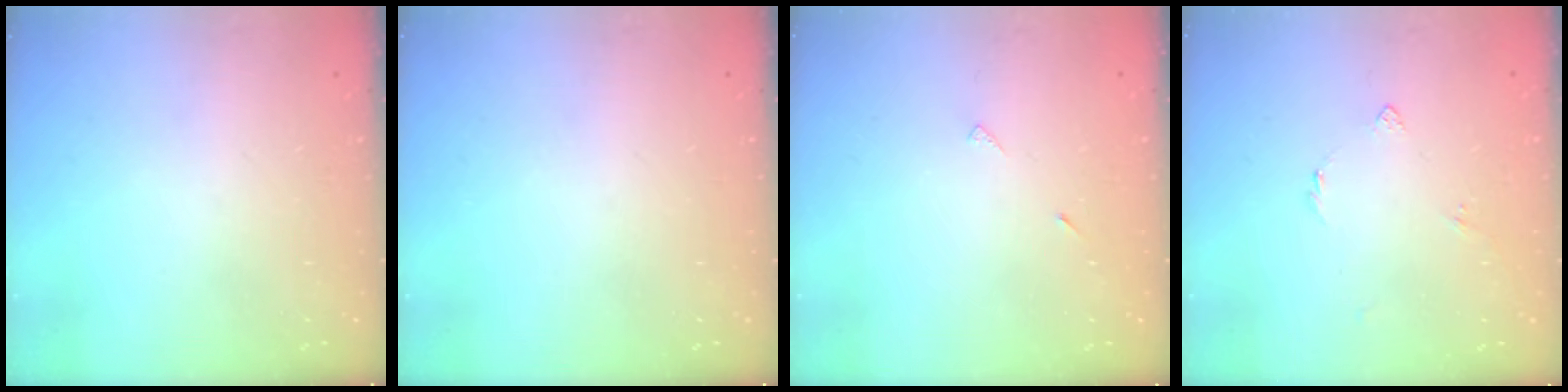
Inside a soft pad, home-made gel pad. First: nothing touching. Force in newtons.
{"total": 0.0}
{"total": 4.3, "press": 4.2, "slide": 0.4}
{"total": 2.6, "press": 2.5, "slide": 0.7}